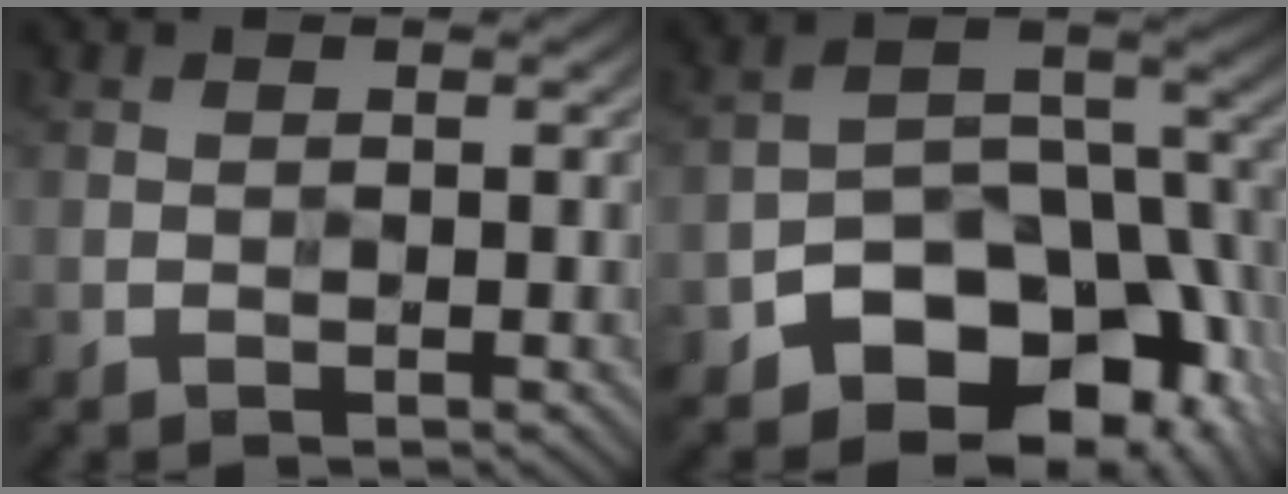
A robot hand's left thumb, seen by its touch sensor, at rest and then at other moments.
{"total": 14.2, "force": [-7.6, 8.7, 8.3], "torque": [-0.129, -0.024, -0.126]}